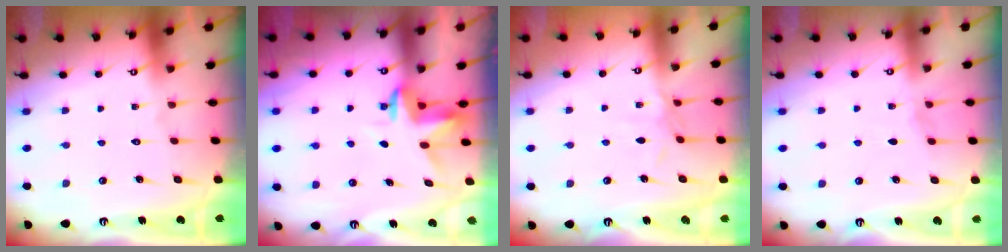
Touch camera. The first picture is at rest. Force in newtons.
{"total": 3.4, "press": 3.4, "slide": 0.2}
{"total": 2.8, "press": 2.8, "slide": 0.5}
{"total": 2.2, "press": 2.2, "slide": 0.3}